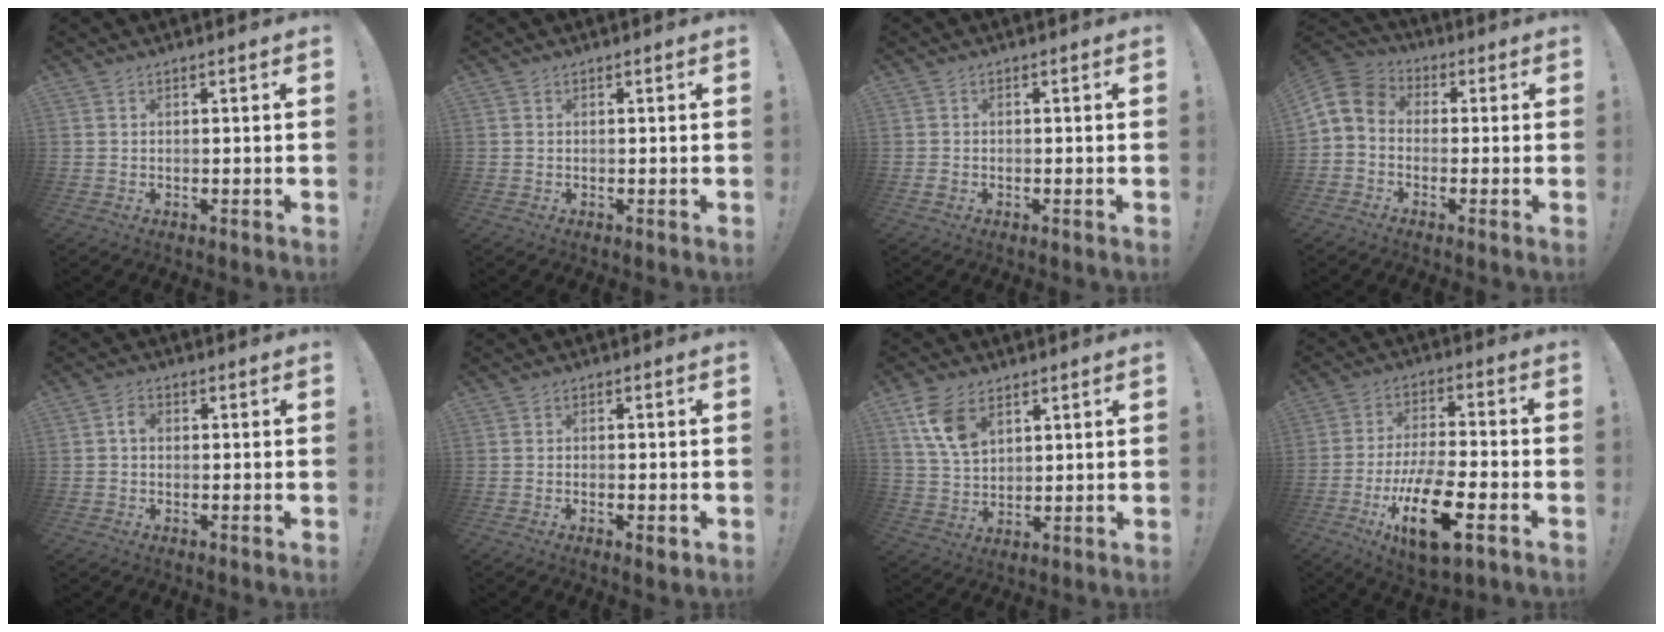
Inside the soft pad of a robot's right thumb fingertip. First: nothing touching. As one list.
[{"total": 0.0}, {"total": 1.1, "force": [-0.7, 0.5, 0.6], "torque": [-0.012, 0.005, -0.012]}, {"total": 7.6, "force": [-0.8, 6.1, 4.5], "torque": [-0.090, 0.012, -0.010]}, {"total": 2.6, "force": [0.0, 1.8, 1.8], "torque": [-0.031, 0.008, -0.001]}, {"total": 1.9, "force": [-0.9, 0.5, 1.7], "torque": [-0.022, 0.002, -0.014]}, {"total": 10.2, "force": [5.4, 6.1, 6.0], "torque": [-0.117, -0.014, 0.105]}, {"total": 17.9, "force": [-7.7, 6.8, 14.7], "torque": [-0.249, 0.034, -0.120]}]